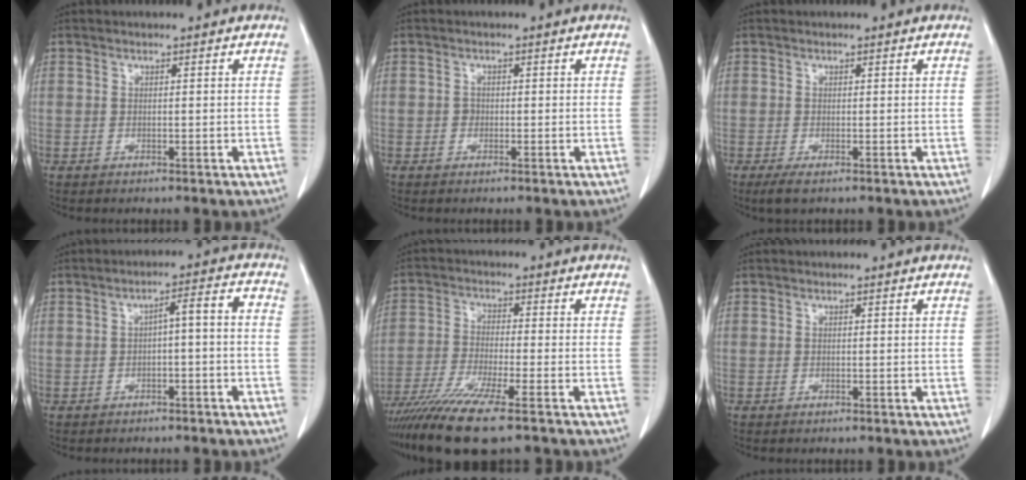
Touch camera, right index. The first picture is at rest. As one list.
[{"total": 0.9, "force": [-0.2, 0.9, 0.3], "torque": [-0.002, 0.004, -0.005]}, {"total": 1.7, "force": [-1.0, 0.5, 1.3], "torque": [-0.028, -0.004, -0.014]}, {"total": 3.8, "force": [-0.9, 0.4, 3.7], "torque": [-0.058, 0.020, -0.010]}, {"total": 11.8, "force": [-8.6, 0.0, 8.0], "torque": [-0.146, -0.031, -0.147]}, {"total": 0.0}]